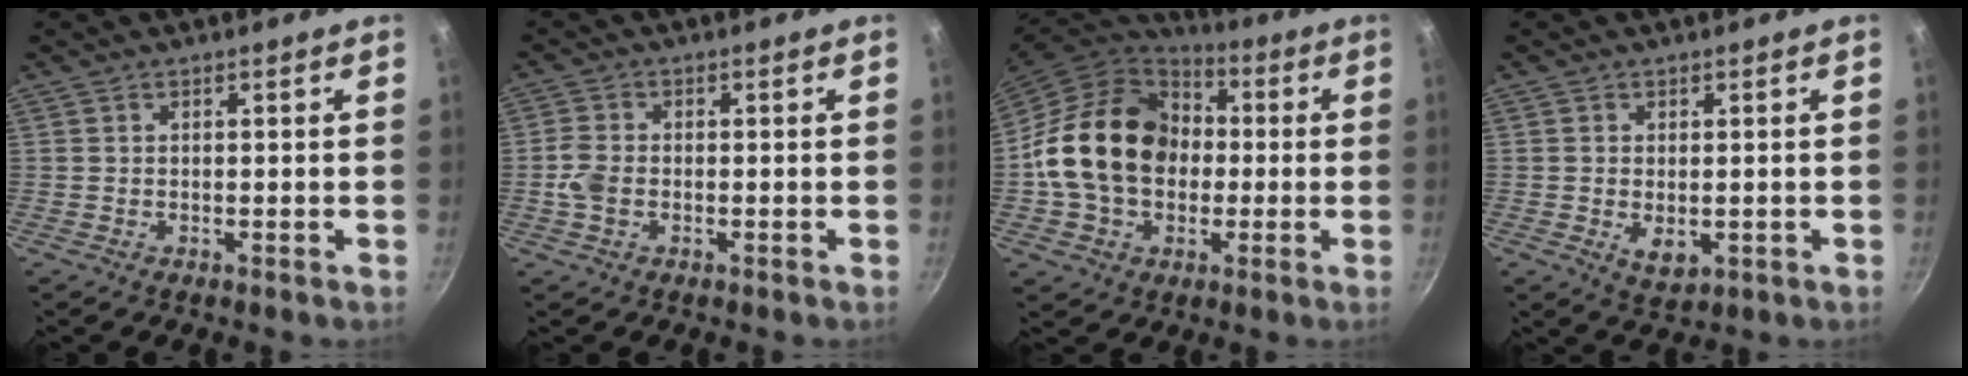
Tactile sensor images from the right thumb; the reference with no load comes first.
{"total": 3.9, "force": [-0.9, 2.7, 2.7], "torque": [-0.060, 0.010, -0.022]}
{"total": 20.7, "force": [0.2, 16.0, 13.1], "torque": [-0.207, 0.040, -0.002]}
{"total": 4.3, "force": [-0.6, 2.7, 3.2], "torque": [-0.052, -0.013, -0.001]}